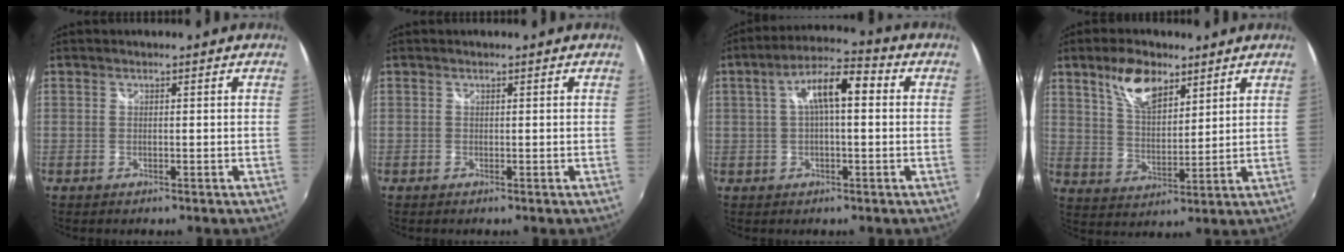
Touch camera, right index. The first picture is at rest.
{"total": 0.0}
{"total": 8.9, "force": [1.3, 2.9, 8.3], "torque": [-0.149, 0.027, 0.019]}
{"total": 9.6, "force": [6.0, 4.4, 6.1], "torque": [-0.108, 0.014, 0.116]}